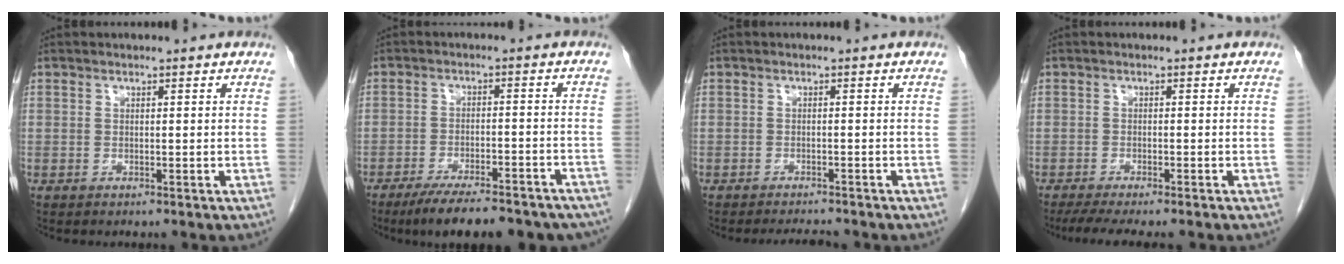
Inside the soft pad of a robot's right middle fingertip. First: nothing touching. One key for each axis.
{"total": 17.1, "fx": -14.4, "fy": 3.7, "fz": 8.4, "tx": -0.095, "ty": 0.000, "tz": -0.194}
{"total": 3.2, "fx": -3.1, "fy": 0.3, "fz": 0.8, "tx": -0.012, "ty": -0.009, "tz": -0.045}
{"total": 6.9, "fx": -5.7, "fy": 0.8, "fz": 3.9, "tx": -0.054, "ty": -0.011, "tz": -0.088}